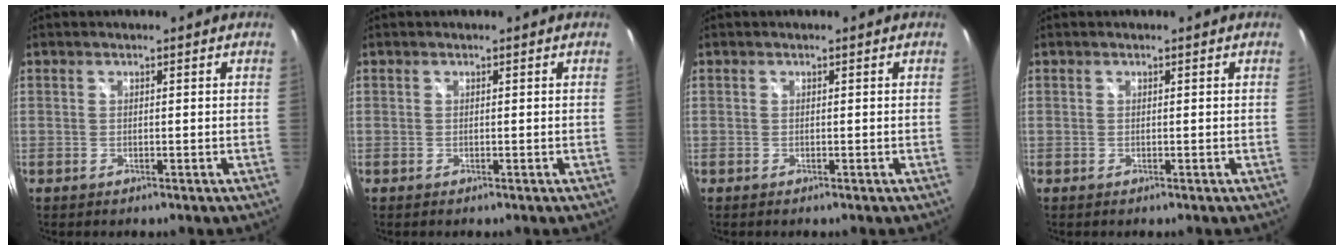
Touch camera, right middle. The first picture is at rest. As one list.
[{"total": 0.0}, {"total": 0.0}, {"total": 0.0}]